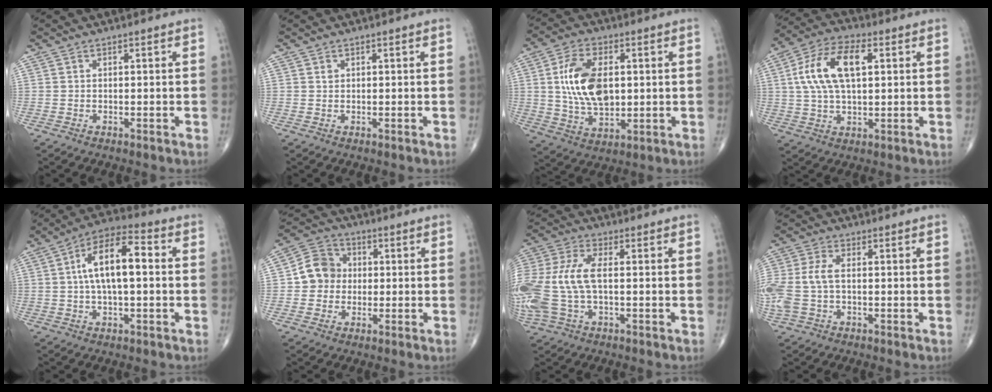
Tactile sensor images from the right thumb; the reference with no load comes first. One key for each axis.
{"total": 0.5, "fx": 0.3, "fy": 0.4, "fz": 0.2, "tx": 0.001, "ty": -0.001, "tz": 0.006}
{"total": 13.6, "fx": 1.8, "fy": 7.8, "fz": 11.1, "tx": -0.198, "ty": -0.005, "tz": 0.037}
{"total": 13.5, "fx": 3.0, "fy": 6.6, "fz": 11.3, "tx": -0.224, "ty": 0.018, "tz": 0.055}
{"total": 12.6, "fx": 1.3, "fy": 5.2, "fz": 11.4, "tx": -0.204, "ty": 0.031, "tz": 0.013}
{"total": 7.8, "fx": -0.1, "fy": 7.1, "fz": 3.2, "tx": -0.029, "ty": 0.020, "tz": -0.014}
{"total": 15.5, "fx": -0.6, "fy": 7.7, "fz": 13.5, "tx": -0.345, "ty": 0.016, "tz": -0.007}
{"total": 8.8, "fx": -0.5, "fy": 5.1, "fz": 7.2, "tx": -0.198, "ty": 0.016, "tz": -0.008}